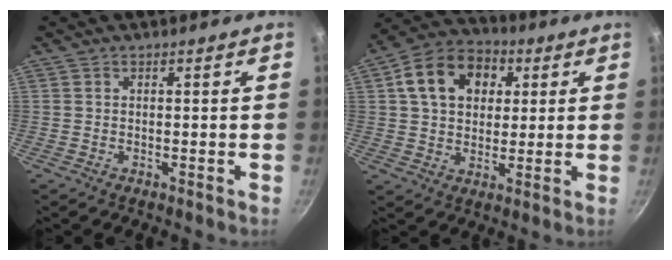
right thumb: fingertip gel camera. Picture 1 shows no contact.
{"total": 14.1, "force": [4.1, 10.5, 8.4], "torque": [-0.120, 0.018, 0.055]}